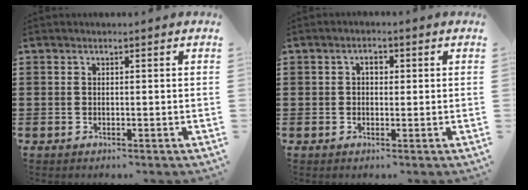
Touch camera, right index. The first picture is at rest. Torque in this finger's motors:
{"motor_torque": [0.55, 0.38, 0.01, 0.04]}